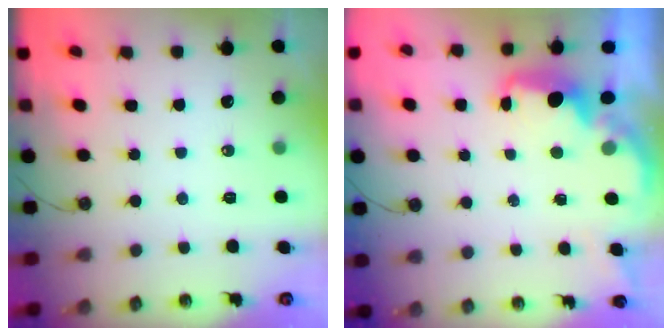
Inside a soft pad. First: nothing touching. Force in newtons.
{"total": 2.3, "press": 2.0, "slide": 1.1}